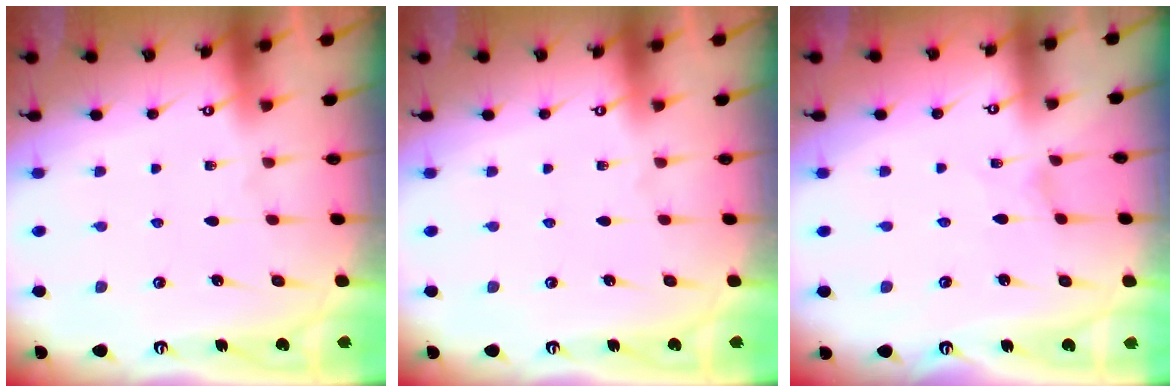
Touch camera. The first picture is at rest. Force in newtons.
{"total": 0.0}
{"total": 0.0}